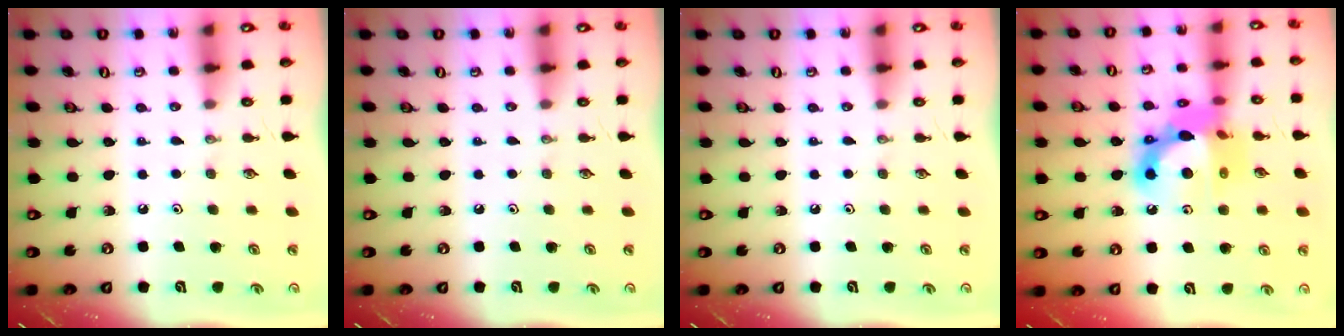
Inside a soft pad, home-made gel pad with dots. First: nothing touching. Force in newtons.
{"total": 0.0}
{"total": 0.0}
{"total": 15.4, "press": 15.3, "slide": 1.3}